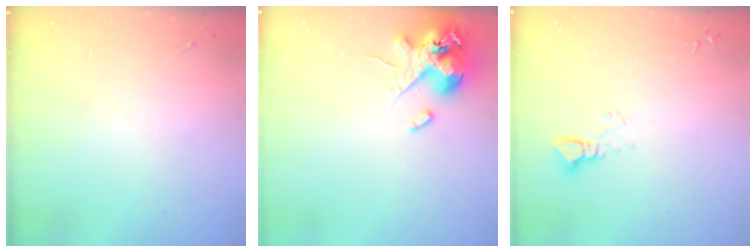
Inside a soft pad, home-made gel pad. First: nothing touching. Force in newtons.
{"total": 13.4, "press": 13.2, "slide": 2.3}
{"total": 3.1, "press": 3.1, "slide": 0.1}